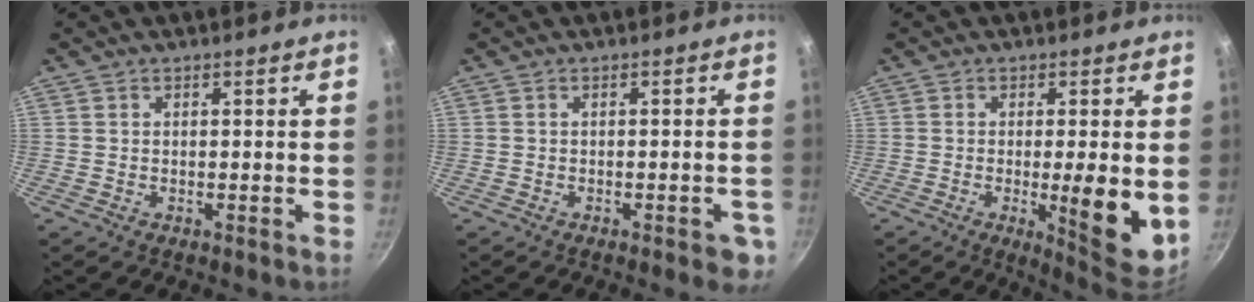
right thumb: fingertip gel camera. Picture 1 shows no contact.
{"total": 4.2, "force": [-1.8, 1.6, 3.4], "torque": [-0.030, 0.008, -0.018]}
{"total": 10.2, "force": [-1.2, 2.0, 10.0], "torque": [-0.132, -0.017, -0.011]}